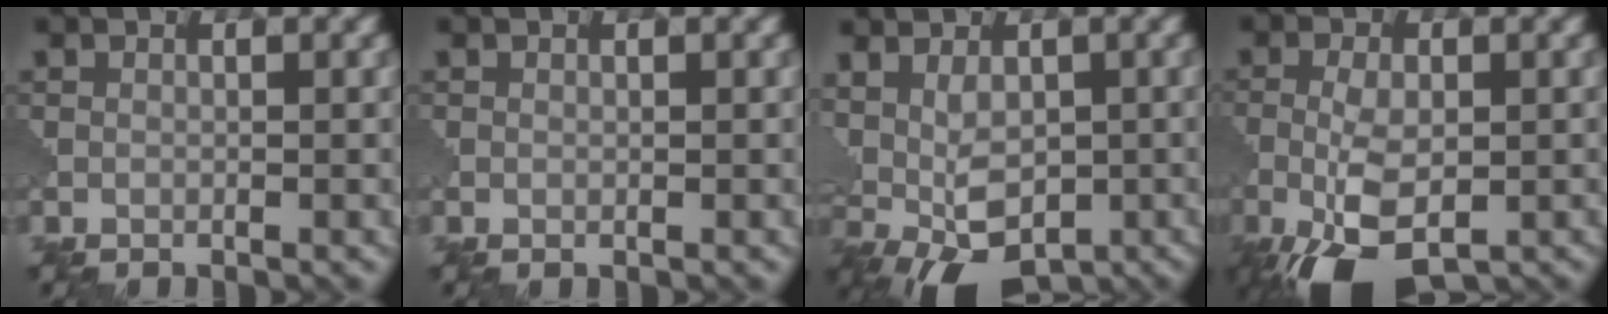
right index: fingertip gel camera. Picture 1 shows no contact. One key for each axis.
{"total": 0.0}
{"total": 7.0, "fx": 0.5, "fy": 4.4, "fz": 5.4, "tx": -0.092, "ty": 0.001, "tz": 0.015}
{"total": 7.7, "fx": -3.3, "fy": 3.5, "fz": 6.0, "tx": -0.131, "ty": -0.011, "tz": -0.059}